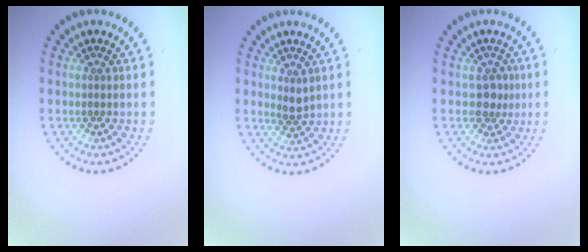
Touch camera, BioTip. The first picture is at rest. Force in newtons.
{"total": 1.3, "press": 1.0, "slide": 0.8}
{"total": 1.8, "press": 1.5, "slide": 1.1}